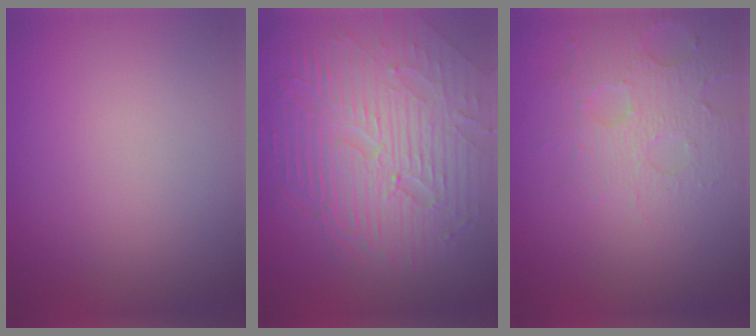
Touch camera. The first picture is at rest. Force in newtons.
{"total": 9.6, "press": 6.4, "slide": 7.1}
{"total": 4.8, "press": 3.4, "slide": 3.4}